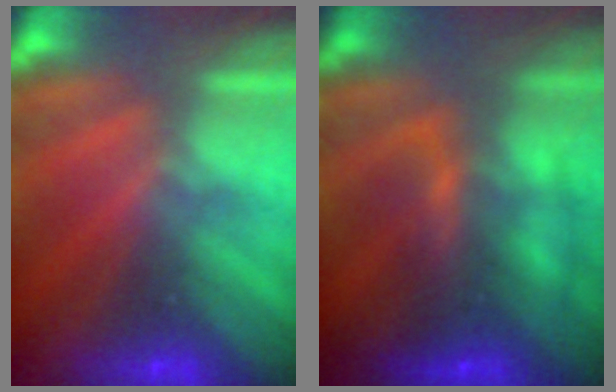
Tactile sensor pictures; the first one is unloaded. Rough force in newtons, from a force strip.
{"total": 7.3}